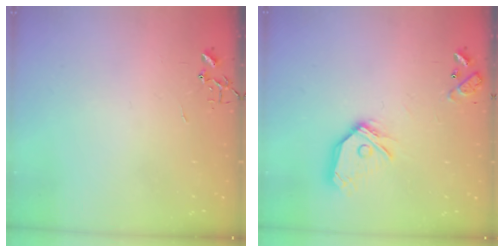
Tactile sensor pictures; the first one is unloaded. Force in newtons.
{"total": 15.0, "press": 14.9, "slide": 2.2}